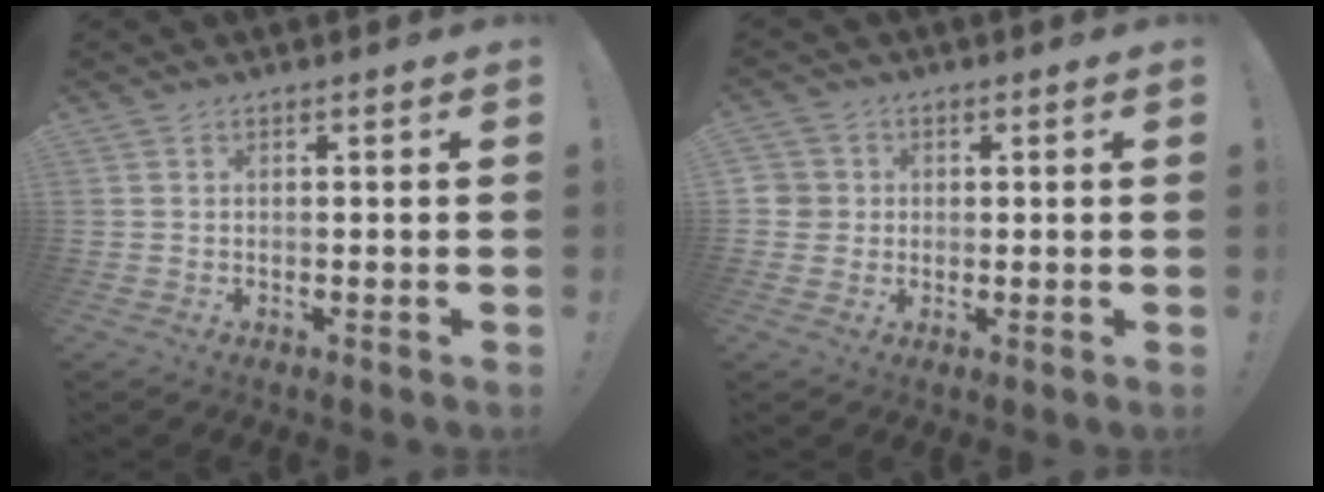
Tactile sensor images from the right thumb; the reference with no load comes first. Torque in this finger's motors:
{"motor_torque": [-0.08, -0.05, -0.09, 0.01, -0.01]}